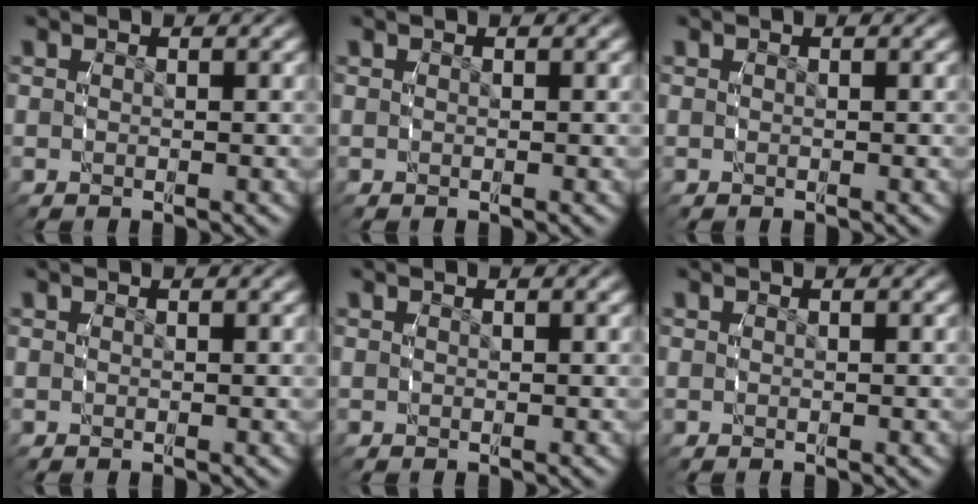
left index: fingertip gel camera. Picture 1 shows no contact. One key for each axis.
{"total": 0.0}
{"total": 0.0}
{"total": 0.0}
{"total": 0.0}
{"total": 0.0}